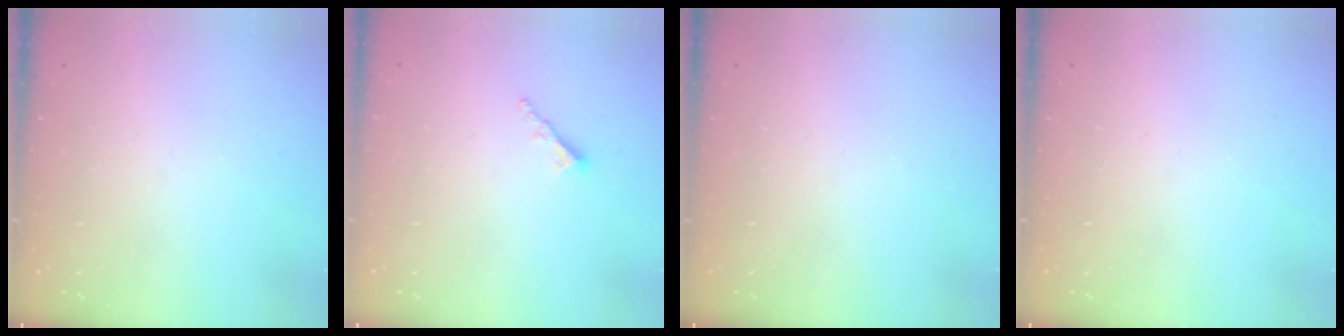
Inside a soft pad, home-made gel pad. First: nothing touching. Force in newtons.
{"total": 2.3, "press": 2.2, "slide": 0.6}
{"total": 0.0}
{"total": 0.0}